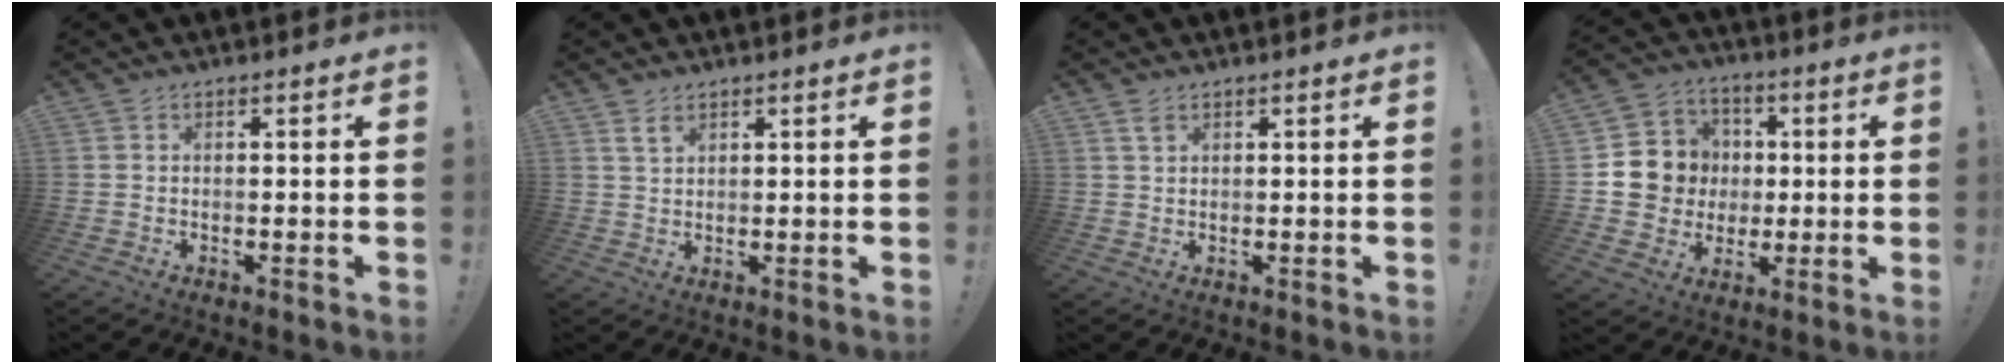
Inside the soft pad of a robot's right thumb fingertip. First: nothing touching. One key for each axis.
{"total": 3.2, "fx": 2.0, "fy": 1.8, "fz": 1.8, "tx": -0.025, "ty": -0.007, "tz": 0.037}
{"total": 2.0, "fx": 1.2, "fy": 1.0, "fz": 1.2, "tx": -0.012, "ty": -0.004, "tz": 0.021}
{"total": 11.6, "fx": 0.0, "fy": 11.3, "fz": 2.8, "tx": -0.035, "ty": 0.015, "tz": 0.020}